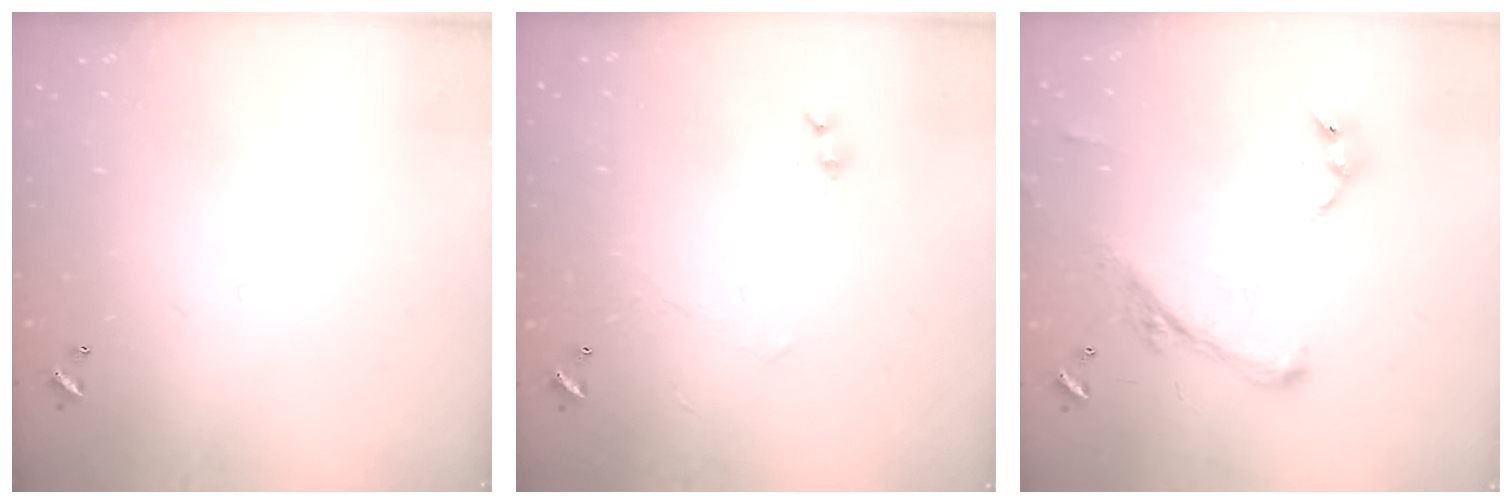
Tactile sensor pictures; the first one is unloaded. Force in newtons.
{"total": 0.7, "press": 0.4, "slide": 0.6}
{"total": 2.5, "press": 2.4, "slide": 0.5}